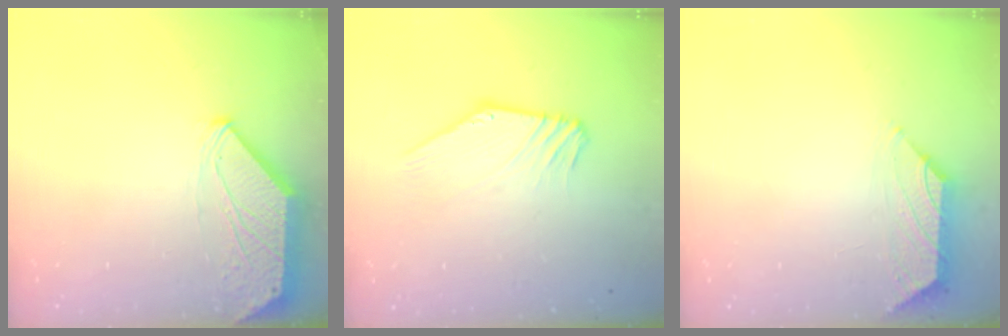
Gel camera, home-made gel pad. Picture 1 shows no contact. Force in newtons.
{"total": 3.8, "press": 3.7, "slide": 0.2}
{"total": 0.0}